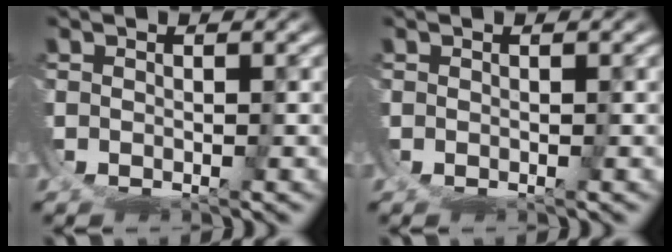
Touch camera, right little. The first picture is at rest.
{"total": 0.0}